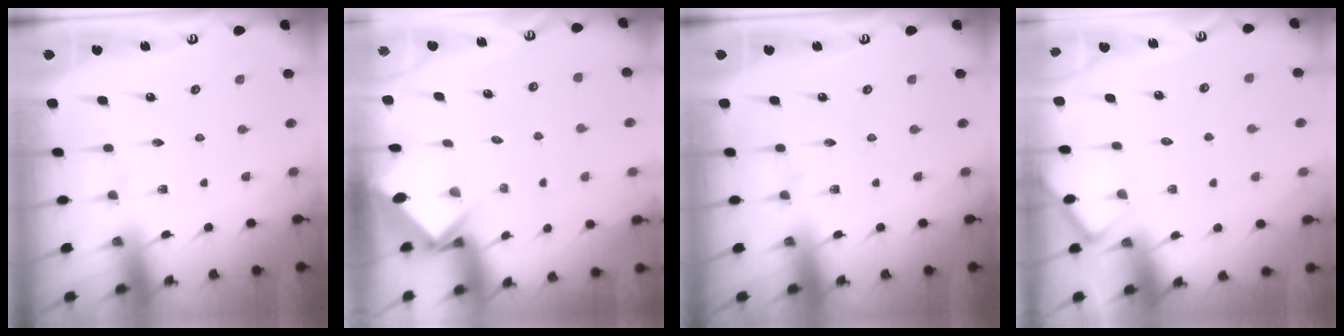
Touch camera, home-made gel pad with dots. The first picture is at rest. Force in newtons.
{"total": 3.9, "press": 3.9, "slide": 0.3}
{"total": 0.0}
{"total": 4.6, "press": 4.6, "slide": 0.5}